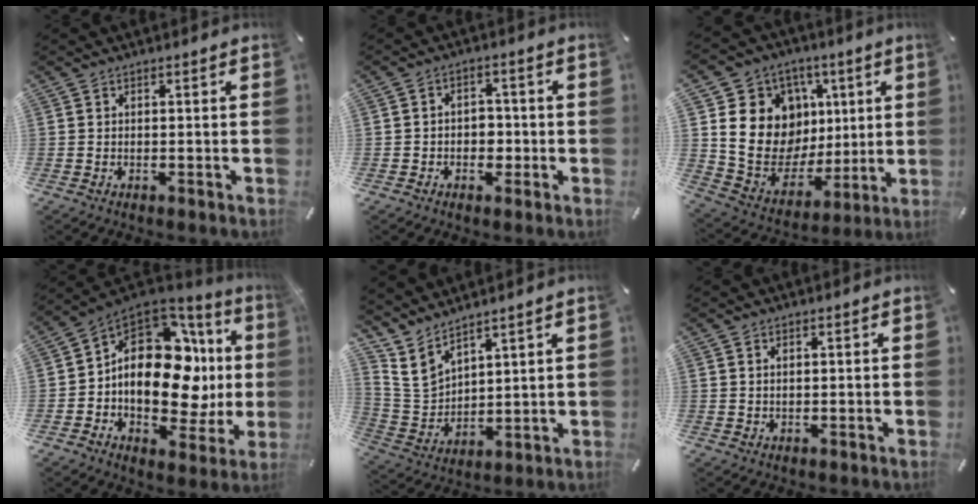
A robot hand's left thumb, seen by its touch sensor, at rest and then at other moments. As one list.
[{"total": 4.2, "force": [-1.2, 3.5, 1.9], "torque": [-0.028, 0.005, -0.024]}, {"total": 18.2, "force": [4.3, 16.1, 7.3], "torque": [-0.112, -0.034, 0.109]}, {"total": 19.4, "force": [2.0, 12.5, 14.7], "torque": [-0.232, -0.036, 0.029]}, {"total": 7.0, "force": [5.5, 3.9, 1.8], "torque": [-0.060, -0.028, 0.108]}, {"total": 1.3, "force": [0.5, 1.0, 0.7], "torque": [-0.015, 0.005, 0.008]}]